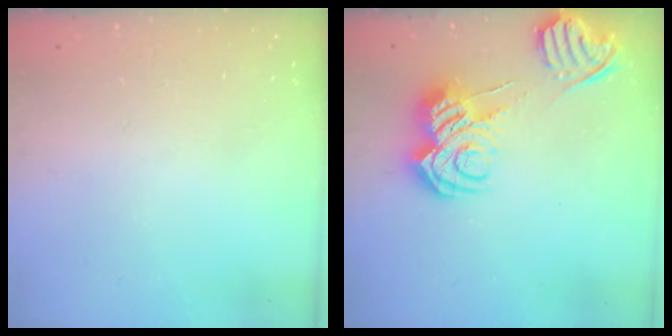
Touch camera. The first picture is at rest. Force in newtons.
{"total": 13.6, "press": 13.6, "slide": 1.5}